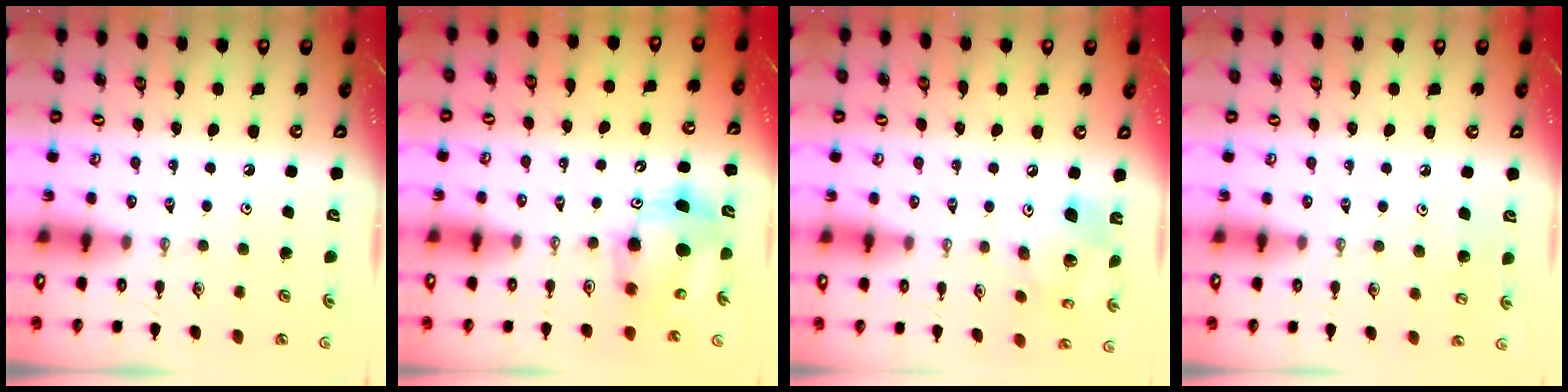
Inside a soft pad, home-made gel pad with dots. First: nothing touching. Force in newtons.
{"total": 8.0, "press": 7.8, "slide": 1.8}
{"total": 16.1, "press": 15.8, "slide": 3.1}
{"total": 5.4, "press": 5.4, "slide": 0.7}